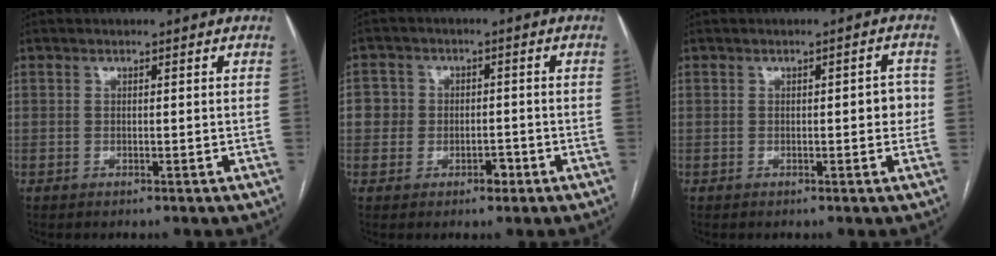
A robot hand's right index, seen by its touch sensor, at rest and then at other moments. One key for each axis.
{"total": 4.5, "fx": -1.1, "fy": 4.0, "fz": 1.5, "tx": -0.008, "ty": 0.013, "tz": -0.016}
{"total": 2.8, "fx": -0.1, "fy": 1.0, "fz": 2.6, "tx": -0.023, "ty": 0.005, "tz": -0.004}